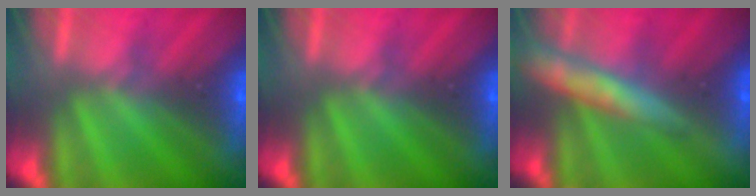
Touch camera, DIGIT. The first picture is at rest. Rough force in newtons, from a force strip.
{"total": 0.0}
{"total": 9.5}